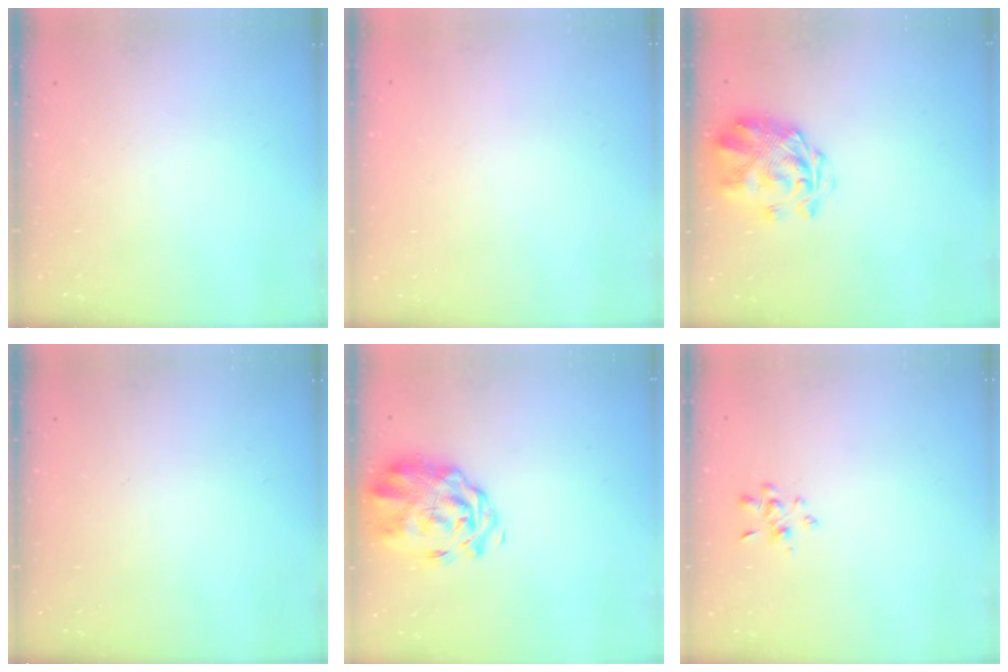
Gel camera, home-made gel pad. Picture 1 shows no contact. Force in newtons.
{"total": 1.8, "press": 1.8, "slide": 0.2}
{"total": 3.2, "press": 2.8, "slide": 1.5}
{"total": 0.0}
{"total": 4.5, "press": 4.4, "slide": 0.9}
{"total": 2.3, "press": 2.2, "slide": 0.7}